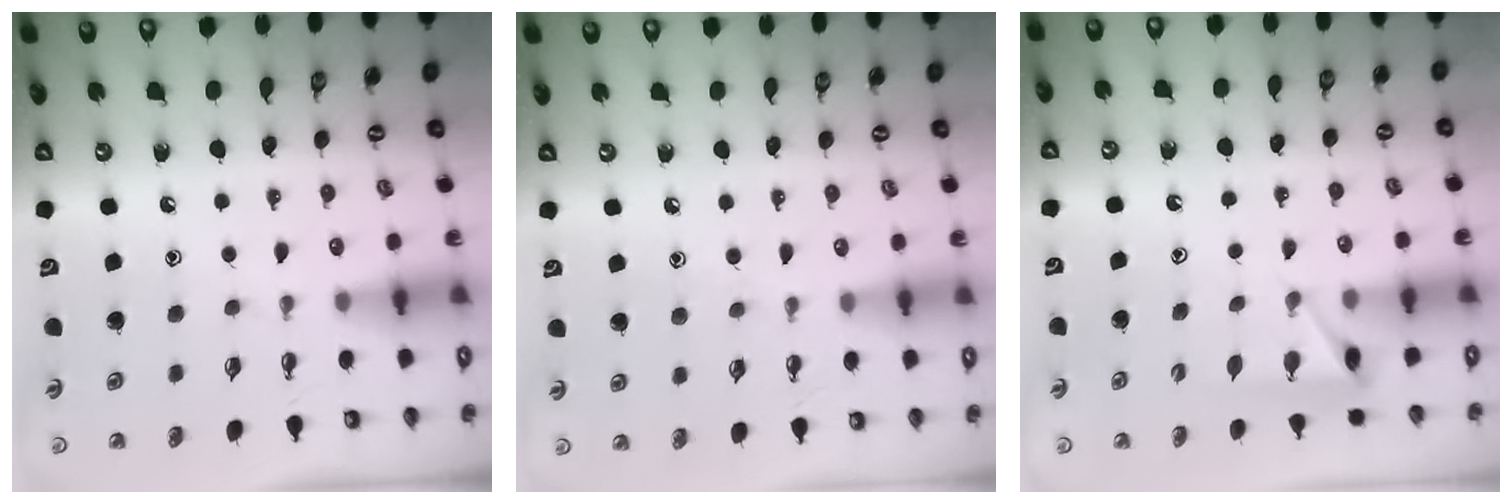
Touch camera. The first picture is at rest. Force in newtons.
{"total": 5.6, "press": 5.6, "slide": 0.5}
{"total": 5.0, "press": 5.0, "slide": 0.5}